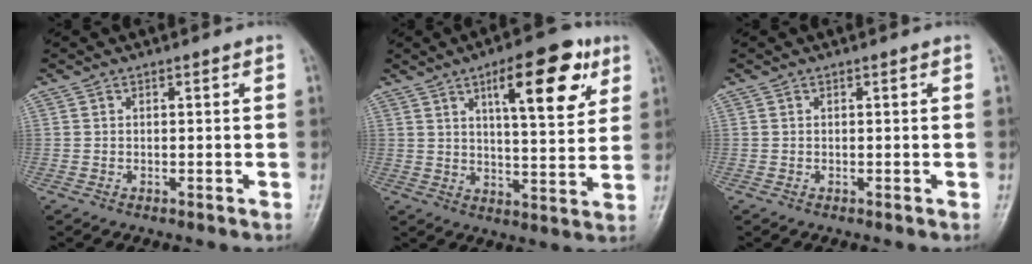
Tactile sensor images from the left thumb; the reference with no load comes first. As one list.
[{"total": 17.5, "force": [8.2, 5.9, 14.3], "torque": [-0.181, -0.030, 0.124]}, {"total": 0.0}]